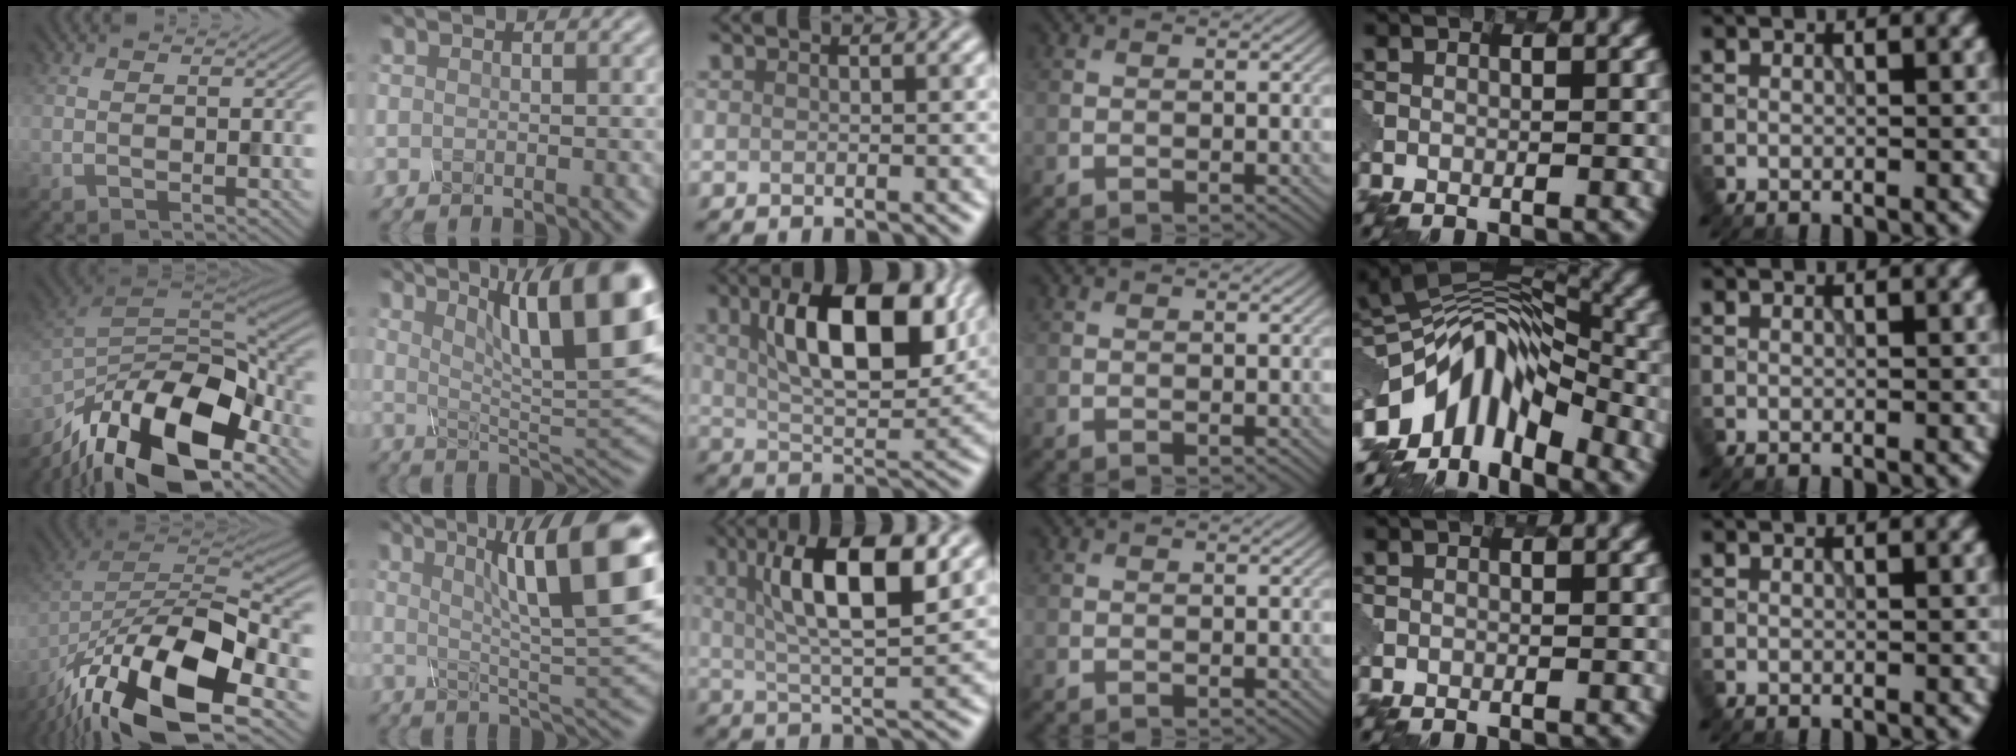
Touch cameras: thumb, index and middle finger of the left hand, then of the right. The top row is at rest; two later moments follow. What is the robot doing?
{"motion": "twist", "object": "rubiks cube"}